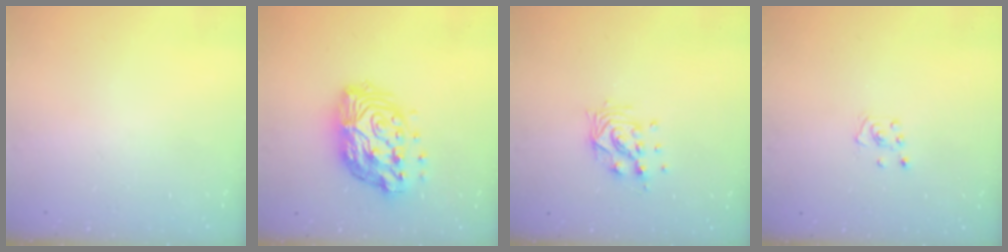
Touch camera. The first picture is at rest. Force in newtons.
{"total": 16.0, "press": 16.0, "slide": 1.1}
{"total": 10.0, "press": 9.9, "slide": 1.2}
{"total": 2.8, "press": 2.8, "slide": 0.3}